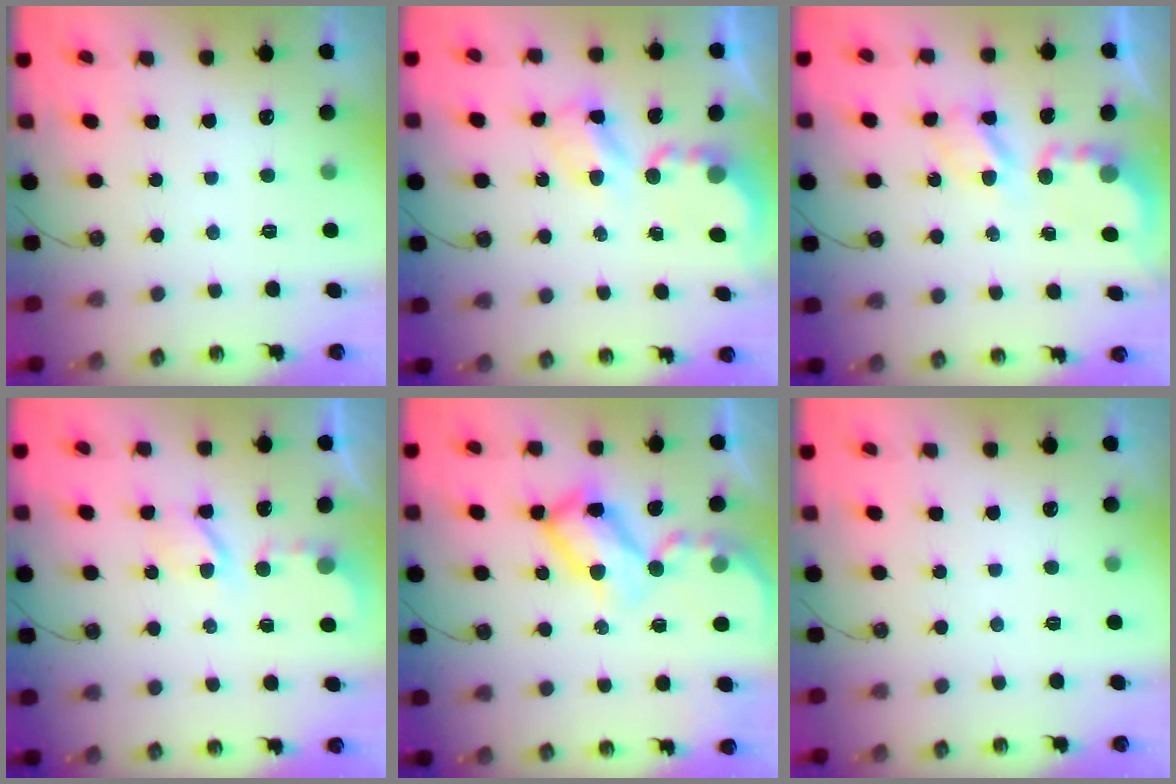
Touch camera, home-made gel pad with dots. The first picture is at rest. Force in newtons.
{"total": 5.3, "press": 5.2, "slide": 0.5}
{"total": 5.4, "press": 5.4, "slide": 0.2}
{"total": 3.5, "press": 3.4, "slide": 0.5}
{"total": 14.7, "press": 14.6, "slide": 1.5}
{"total": 0.0}